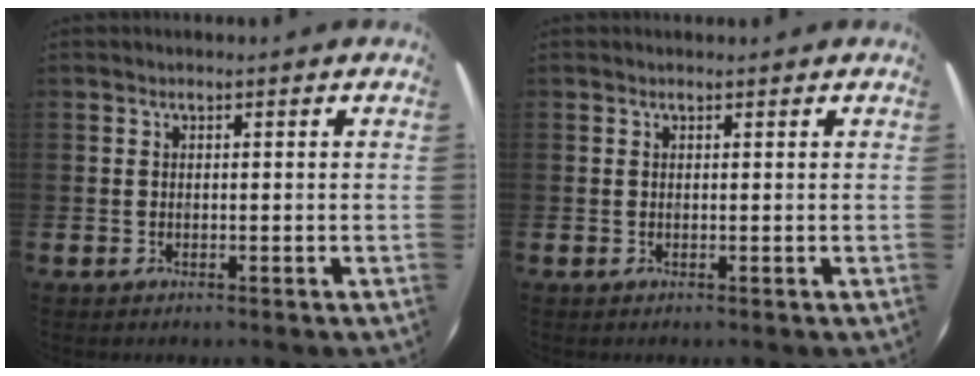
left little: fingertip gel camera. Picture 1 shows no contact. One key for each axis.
{"total": 0.0}